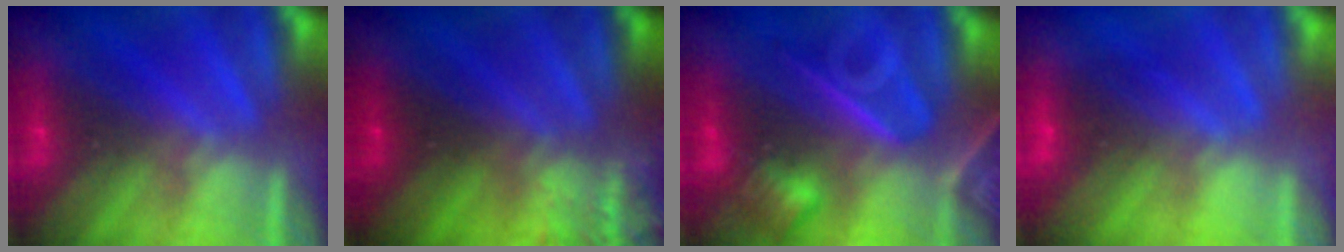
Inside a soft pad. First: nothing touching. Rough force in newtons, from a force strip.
{"total": 3.5}
{"total": 7.6}
{"total": 2.6}